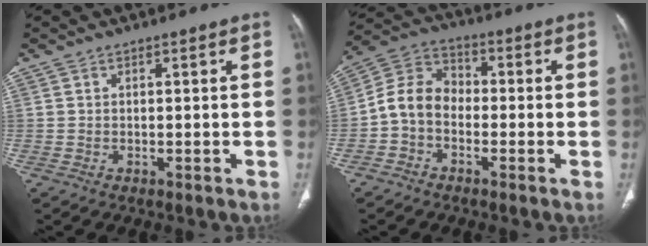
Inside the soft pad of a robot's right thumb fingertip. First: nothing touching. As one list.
[{"total": 8.2, "force": [-2.0, 6.2, 4.9], "torque": [-0.079, 0.035, -0.054]}]